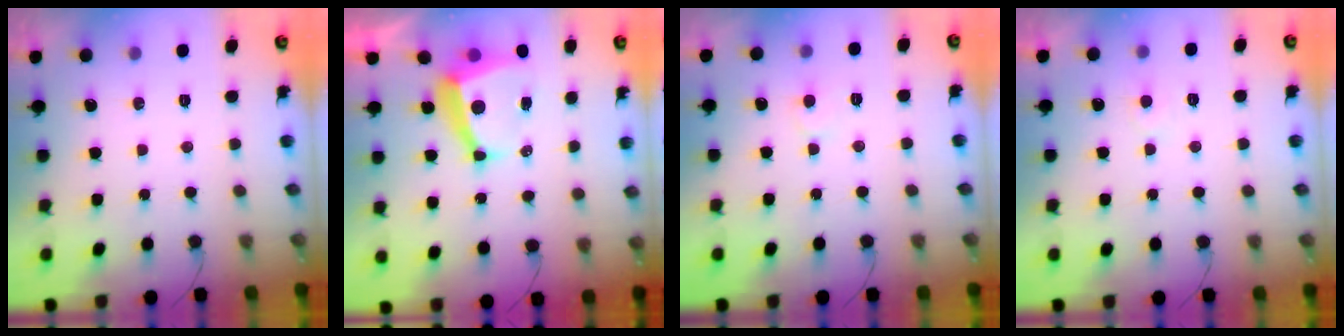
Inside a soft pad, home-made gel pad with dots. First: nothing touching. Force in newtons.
{"total": 8.0, "press": 8.0, "slide": 1.0}
{"total": 4.7, "press": 4.6, "slide": 0.5}
{"total": 4.4, "press": 4.4, "slide": 0.3}